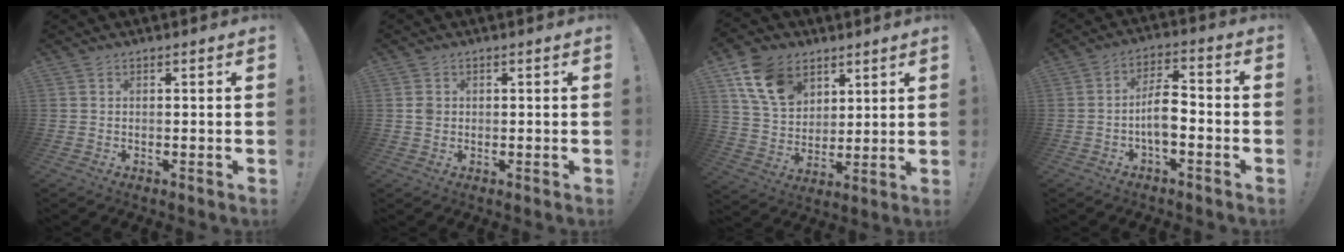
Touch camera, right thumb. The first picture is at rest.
{"total": 4.6, "force": [0.0, 4.2, 1.9], "torque": [-0.017, 0.004, 0.001]}
{"total": 14.8, "force": [7.8, 10.3, 7.3], "torque": [-0.124, -0.027, 0.154]}
{"total": 8.8, "force": [-2.5, 4.2, 7.3], "torque": [-0.125, 0.014, -0.045]}